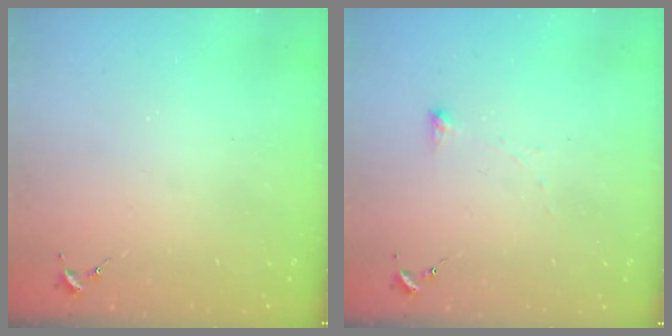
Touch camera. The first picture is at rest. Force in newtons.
{"total": 3.2, "press": 3.2, "slide": 0.1}